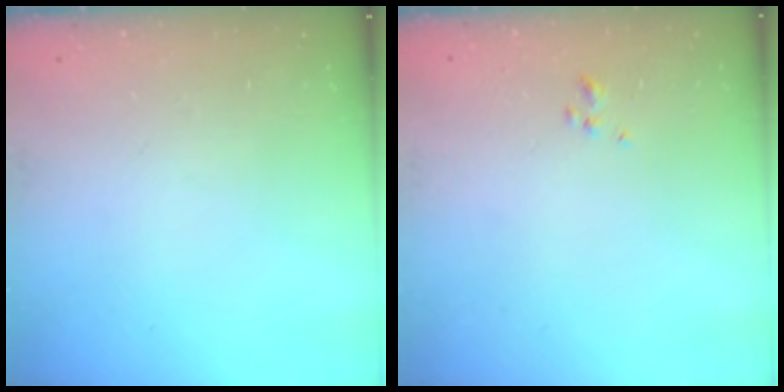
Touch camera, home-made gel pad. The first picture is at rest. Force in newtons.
{"total": 0.9, "press": 0.8, "slide": 0.3}